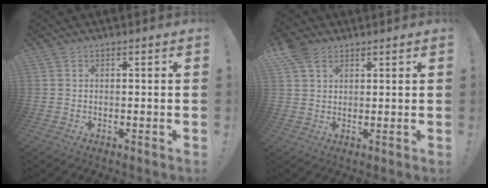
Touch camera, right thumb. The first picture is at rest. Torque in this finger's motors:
{"motor_torque": [0.08, 0.09, 0.13, 0.02, 0.18]}